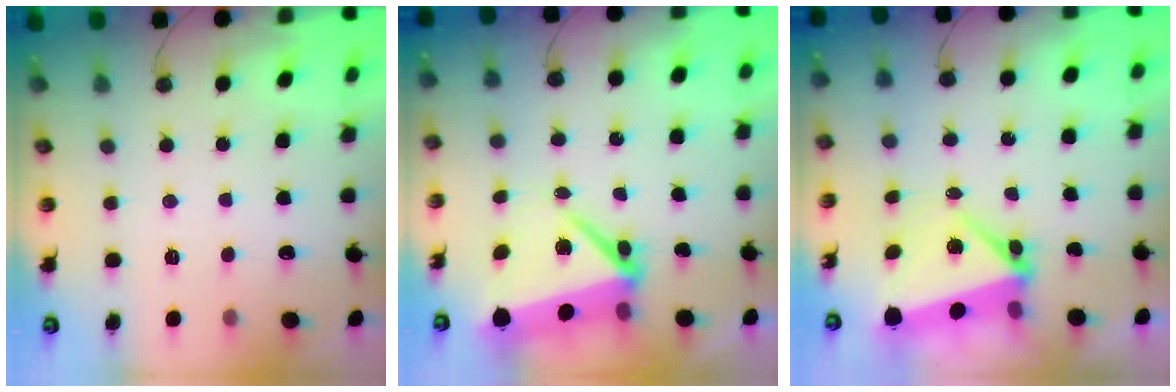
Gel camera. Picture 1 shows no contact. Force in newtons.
{"total": 9.2, "press": 8.3, "slide": 4.1}
{"total": 5.3, "press": 5.0, "slide": 1.6}